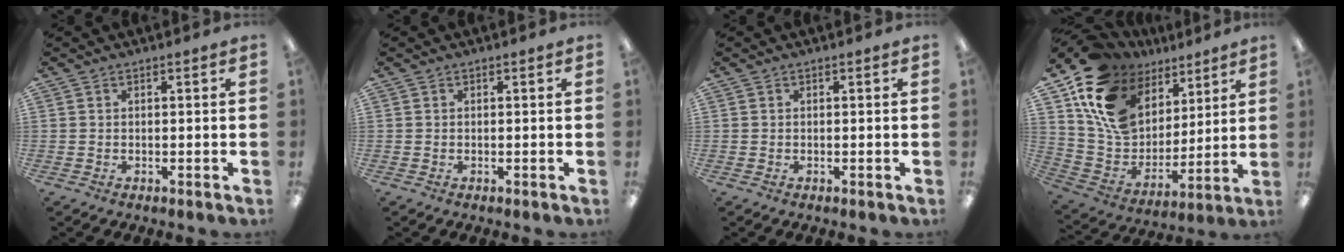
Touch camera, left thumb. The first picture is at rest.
{"total": 0.0}
{"total": 0.0}
{"total": 17.7, "force": [10.7, 11.7, 7.8], "torque": [-0.156, -0.060, 0.203]}